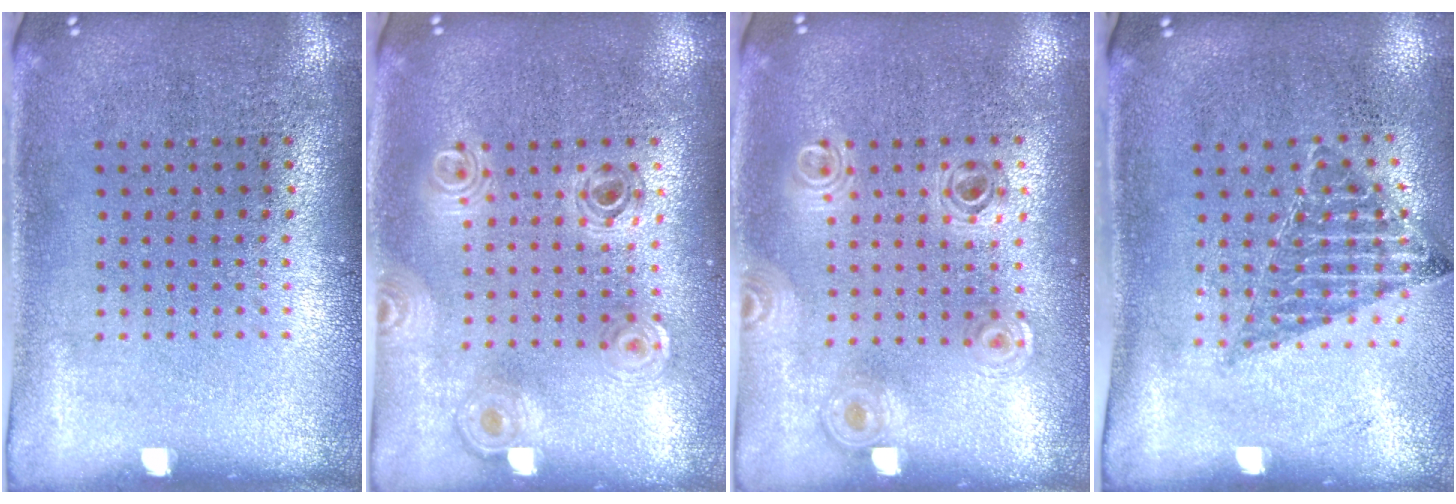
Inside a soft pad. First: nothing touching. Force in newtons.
{"total": 0.7, "press": 0.7, "slide": 0.2}
{"total": 0.5, "press": 0.5, "slide": 0.1}
{"total": 1.0, "press": 0.9, "slide": 0.4}